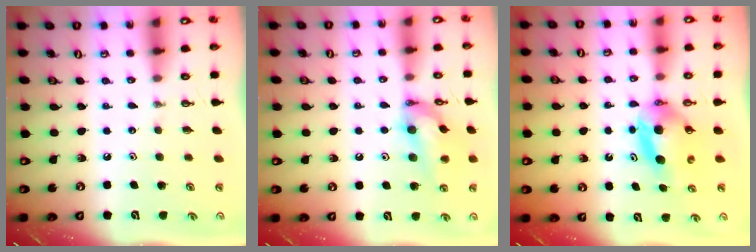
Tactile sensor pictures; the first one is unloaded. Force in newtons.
{"total": 14.7, "press": 13.7, "slide": 5.1}
{"total": 6.9, "press": 5.2, "slide": 4.6}